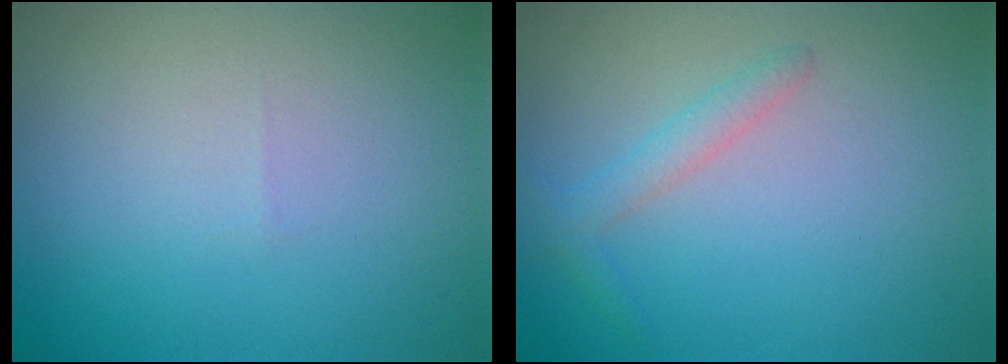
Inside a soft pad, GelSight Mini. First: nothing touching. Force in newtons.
{"total": 1.5, "press": 1.5, "slide": 0.1}